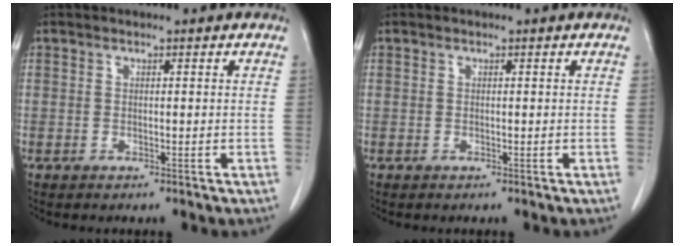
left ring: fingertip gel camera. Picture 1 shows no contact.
{"total": 0.0}